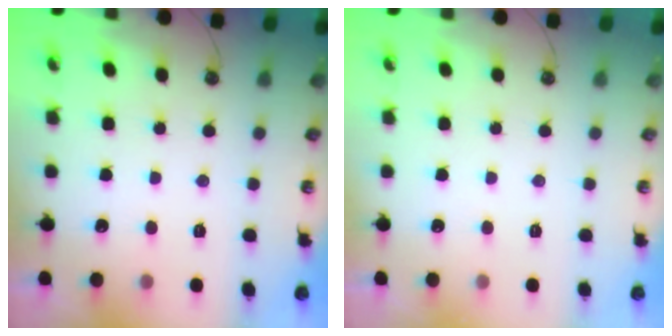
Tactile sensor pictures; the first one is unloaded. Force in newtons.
{"total": 0.0}